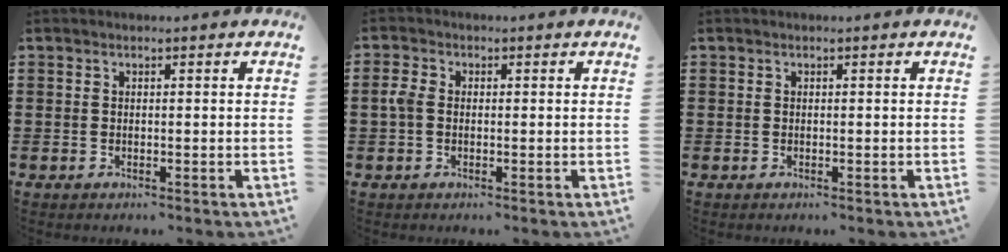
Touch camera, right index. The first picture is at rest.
{"total": 2.6, "force": [-0.2, 1.8, 1.8], "torque": [-0.054, -0.001, -0.009]}
{"total": 0.0}